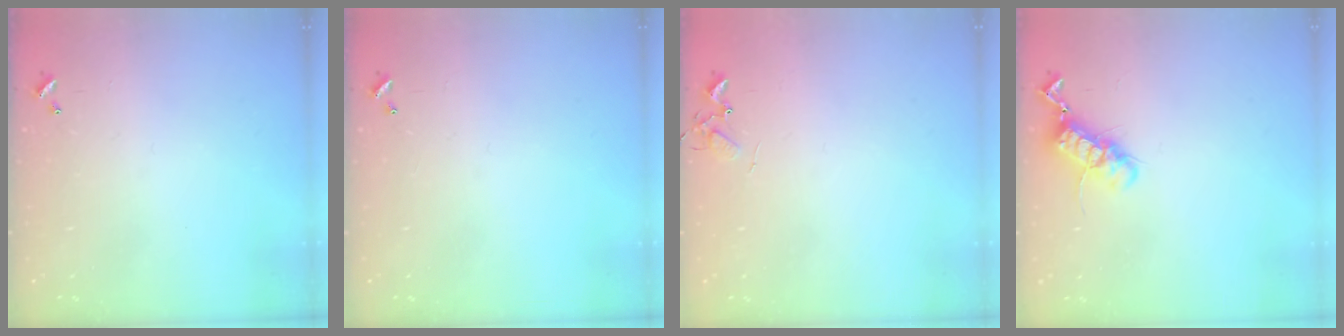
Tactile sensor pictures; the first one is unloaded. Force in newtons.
{"total": 0.0}
{"total": 5.9, "press": 5.9, "slide": 0.3}
{"total": 12.0, "press": 12.0, "slide": 1.3}